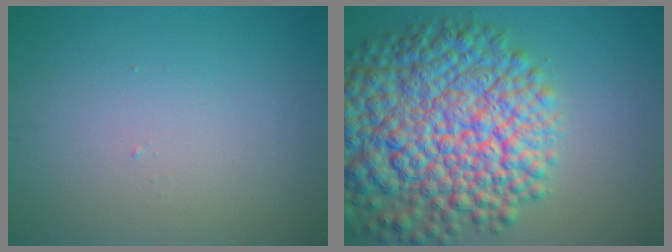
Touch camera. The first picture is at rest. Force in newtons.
{"total": 13.7, "press": 13.7, "slide": 0.6}